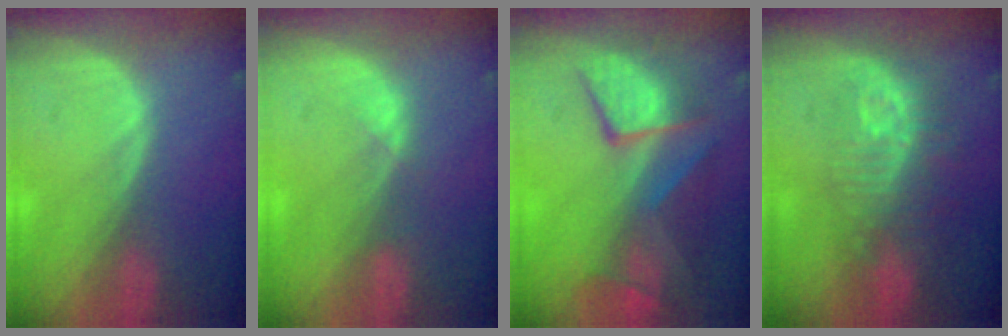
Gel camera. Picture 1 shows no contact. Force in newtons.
{"total": 1.4, "press": 1.2, "slide": 0.7}
{"total": 10.0, "press": 8.7, "slide": 4.9}
{"total": 9.6, "press": 8.6, "slide": 4.4}